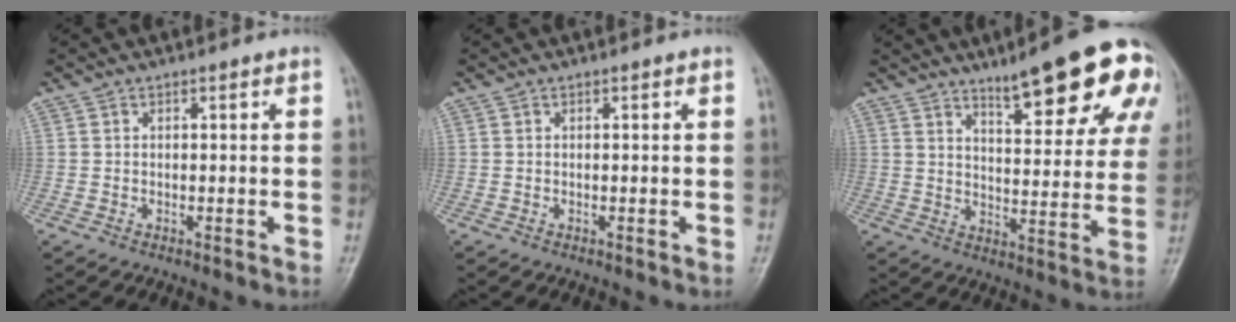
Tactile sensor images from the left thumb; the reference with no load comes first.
{"total": 0.0}
{"total": 18.0, "force": [10.8, 4.6, 13.7], "torque": [-0.149, -0.044, 0.151]}